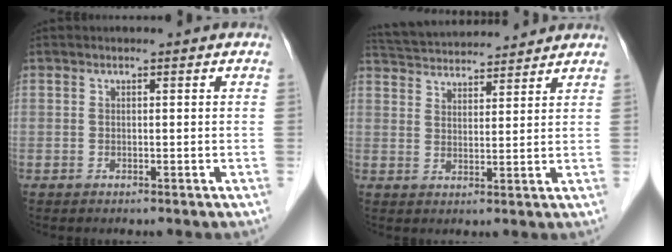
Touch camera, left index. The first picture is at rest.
{"total": 13.0, "force": [12.3, 2.0, 3.6], "torque": [-0.069, 0.037, 0.195]}